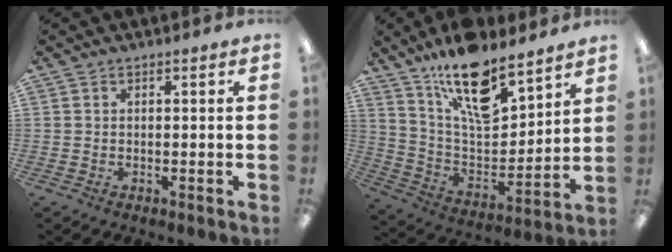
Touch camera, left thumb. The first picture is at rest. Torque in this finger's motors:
{"motor_torque": [2.57, 1.53, 1.45, -1.32, 0.13]}